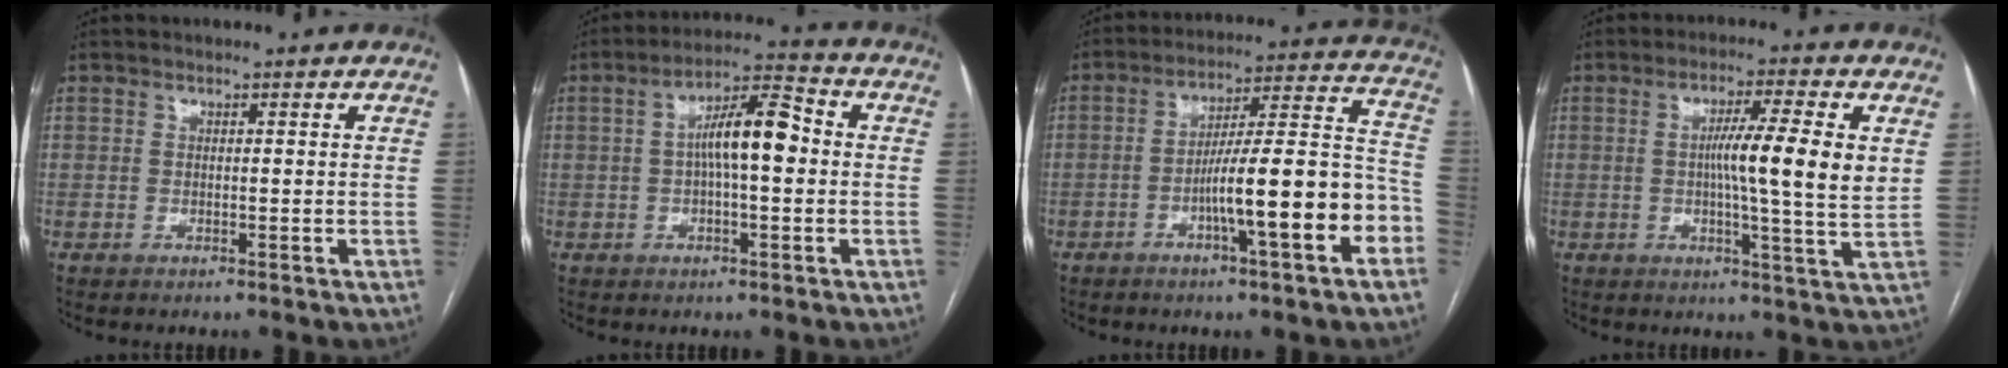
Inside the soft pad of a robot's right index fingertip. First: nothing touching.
{"total": 9.0, "force": [0.3, 2.2, 8.7], "torque": [-0.158, 0.029, 0.001]}
{"total": 15.5, "force": [-5.7, 1.1, 14.3], "torque": [-0.210, 0.023, -0.087]}
{"total": 10.2, "force": [1.6, -0.4, 10.1], "torque": [-0.160, 0.000, 0.019]}